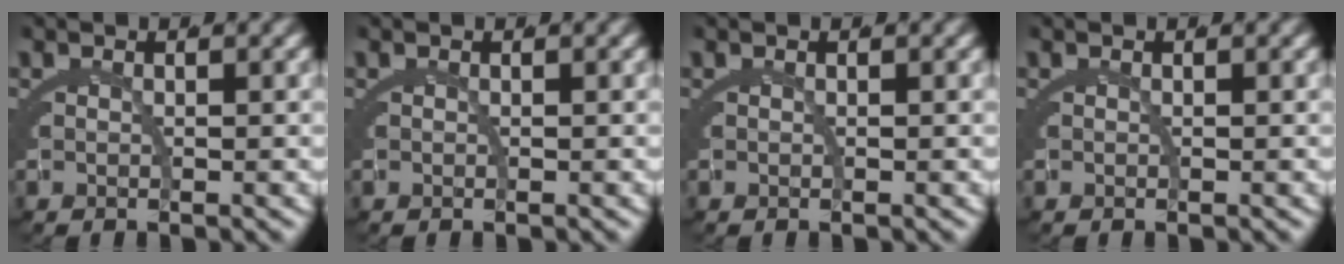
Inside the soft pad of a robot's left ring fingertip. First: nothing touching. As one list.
[{"total": 0.0}, {"total": 0.0}, {"total": 0.0}]